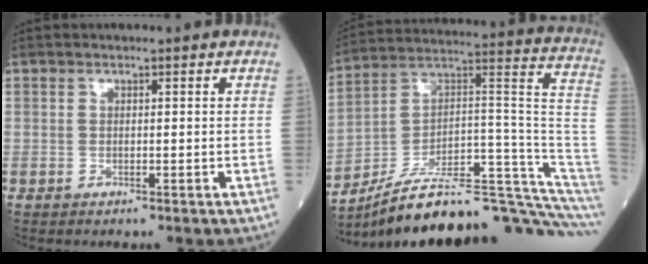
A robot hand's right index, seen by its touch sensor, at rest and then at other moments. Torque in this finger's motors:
{"motor_torque": [0.00, -2.14, 0.56, 0.12]}